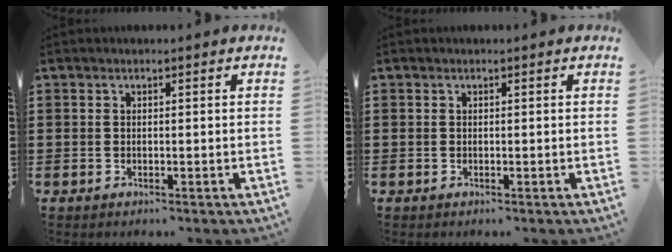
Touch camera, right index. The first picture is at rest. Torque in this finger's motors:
{"motor_torque": [0.00, 0.00, 0.00, 0.00]}